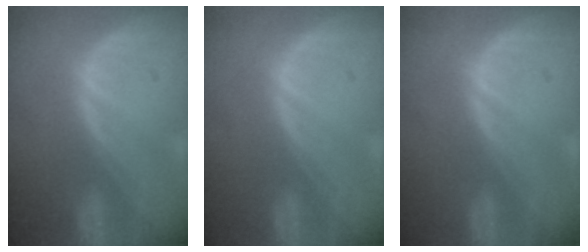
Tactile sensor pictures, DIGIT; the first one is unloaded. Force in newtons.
{"total": 0.0}
{"total": 0.0}